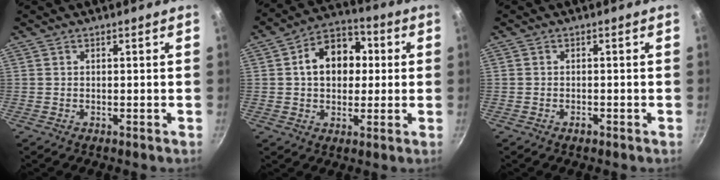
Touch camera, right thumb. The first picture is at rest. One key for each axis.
{"total": 12.5, "fx": 1.7, "fy": 9.2, "fz": 8.2, "tx": -0.083, "ty": 0.022, "tz": 0.011}
{"total": 1.1, "fx": -0.8, "fy": 0.6, "fz": 0.5, "tx": -0.009, "ty": 0.006, "tz": -0.013}